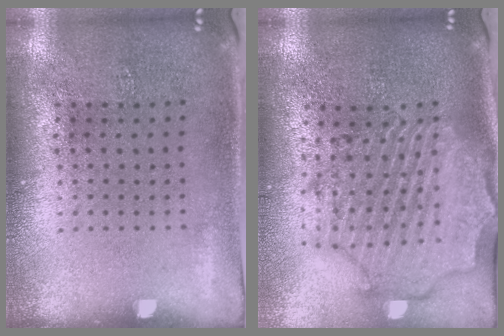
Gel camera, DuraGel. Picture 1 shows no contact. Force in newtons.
{"total": 2.8, "press": 2.5, "slide": 1.3}